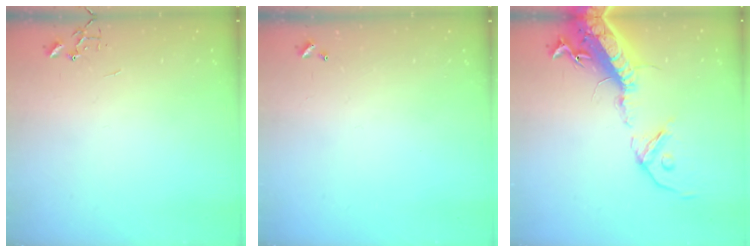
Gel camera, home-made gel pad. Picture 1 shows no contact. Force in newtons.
{"total": 0.0}
{"total": 21.7, "press": 21.1, "slide": 5.1}